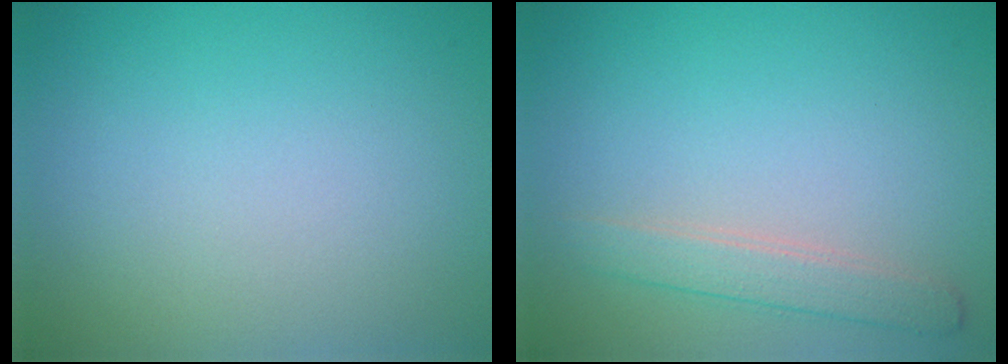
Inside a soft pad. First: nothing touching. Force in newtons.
{"total": 2.3, "press": 2.3, "slide": 0.1}